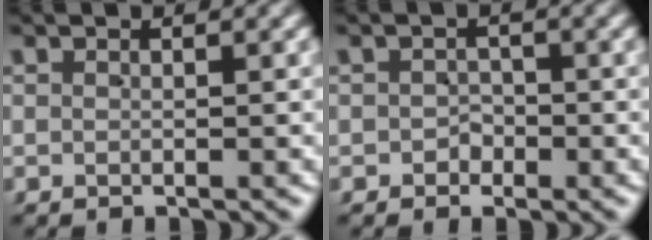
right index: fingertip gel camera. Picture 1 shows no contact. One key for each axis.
{"total": 1.6, "fx": -0.8, "fy": 1.3, "fz": 0.2, "tx": 0.010, "ty": -0.003, "tz": -0.014}